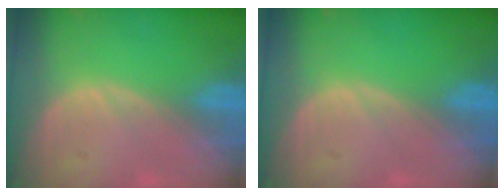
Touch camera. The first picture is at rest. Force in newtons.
{"total": 0.0}